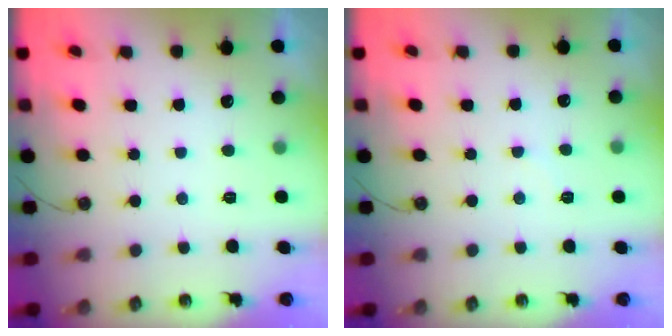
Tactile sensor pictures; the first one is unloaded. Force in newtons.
{"total": 5.3, "press": 5.2, "slide": 0.7}